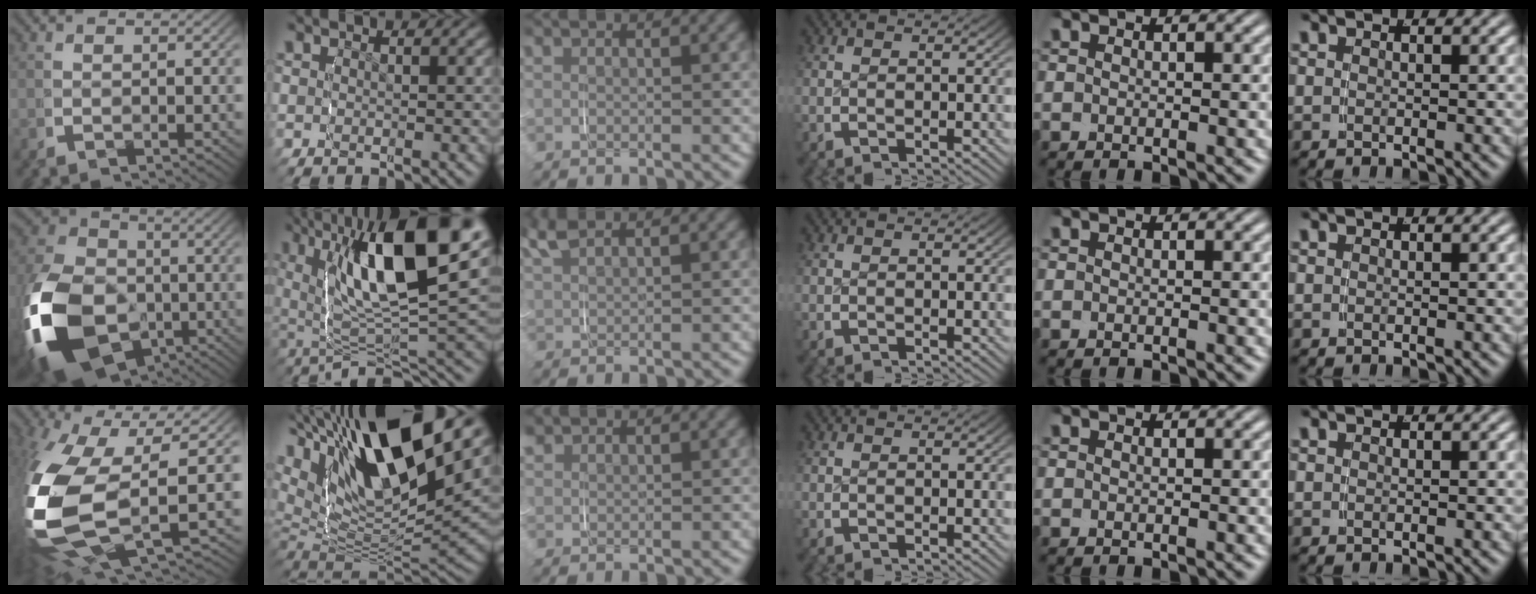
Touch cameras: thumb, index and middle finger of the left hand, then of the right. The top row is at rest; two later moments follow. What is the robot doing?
{"motion": "grasp_and_lifting", "object": "knife"}